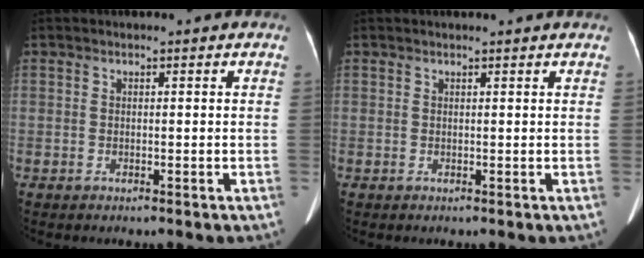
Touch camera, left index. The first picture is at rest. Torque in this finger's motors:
{"motor_torque": [0.03, -0.07, -0.01, 0.03]}